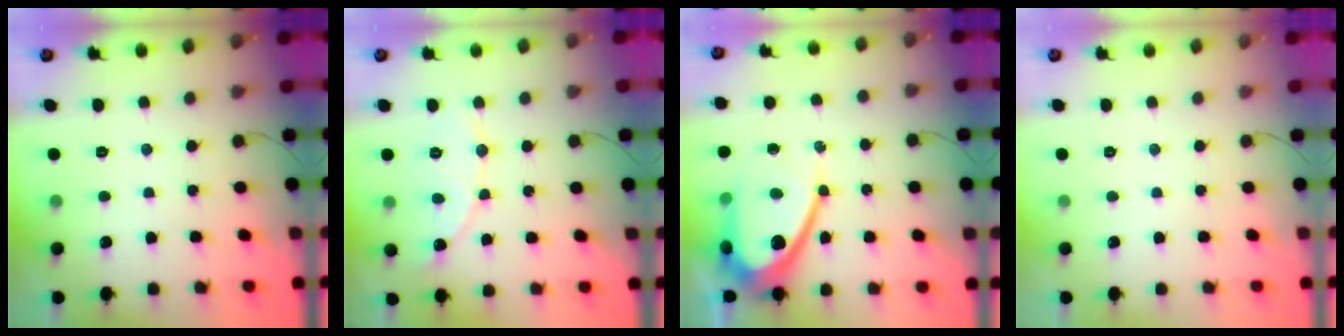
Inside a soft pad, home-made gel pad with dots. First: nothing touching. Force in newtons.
{"total": 8.7, "press": 8.7, "slide": 0.7}
{"total": 15.0, "press": 15.0, "slide": 0.9}
{"total": 0.0}